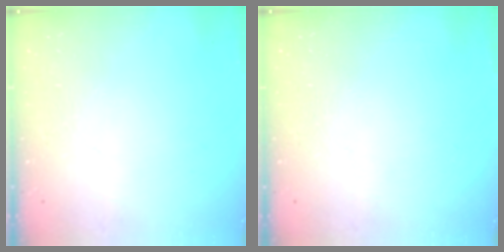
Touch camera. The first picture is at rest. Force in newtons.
{"total": 0.0}